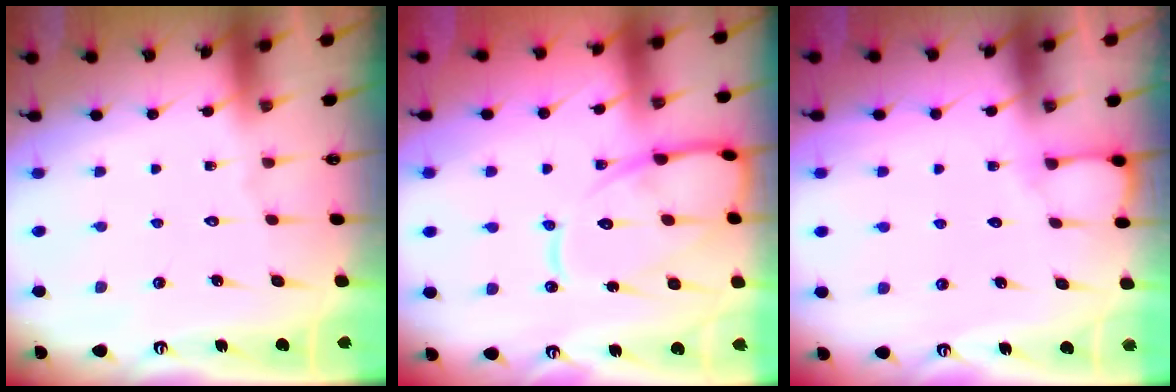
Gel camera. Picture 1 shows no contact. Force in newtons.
{"total": 13.5, "press": 13.5, "slide": 1.3}
{"total": 4.2, "press": 4.1, "slide": 0.3}